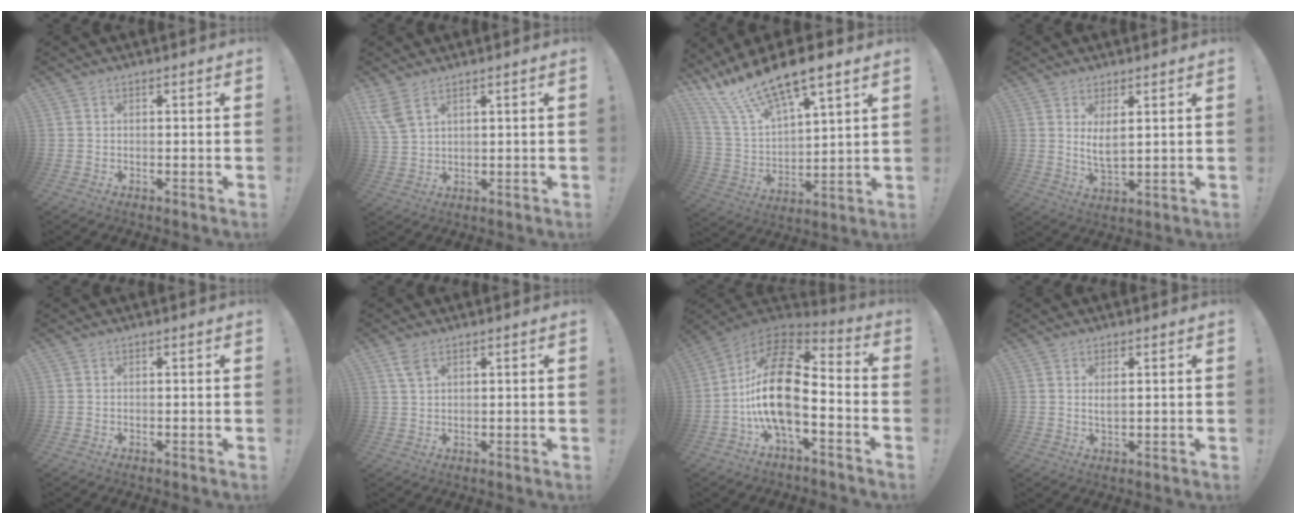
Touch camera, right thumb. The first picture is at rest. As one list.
[{"total": 5.8, "force": [3.8, 2.3, 3.8], "torque": [-0.082, -0.016, 0.073]}, {"total": 15.6, "force": [12.4, 4.3, 8.4], "torque": [-0.173, -0.089, 0.225]}, {"total": 5.2, "force": [2.3, 1.5, 4.4], "torque": [-0.073, -0.012, 0.040]}, {"total": 0.0}, {"total": 3.7, "force": [2.1, 1.8, 2.5], "torque": [-0.038, -0.007, 0.036]}, {"total": 20.8, "force": [-2.9, 9.8, 18.1], "torque": [-0.371, 0.018, -0.051]}, {"total": 2.0, "force": [0.9, 0.1, 1.8], "torque": [-0.029, -0.004, 0.013]}]